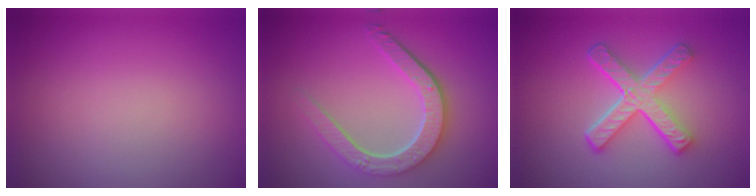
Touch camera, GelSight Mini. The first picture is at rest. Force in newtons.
{"total": 4.7, "press": 3.6, "slide": 3.0}
{"total": 5.3, "press": 3.7, "slide": 3.8}